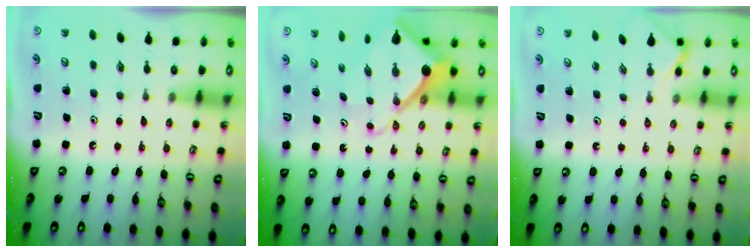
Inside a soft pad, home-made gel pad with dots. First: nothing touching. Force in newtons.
{"total": 10.4, "press": 10.3, "slide": 1.0}
{"total": 2.5, "press": 2.5, "slide": 0.4}